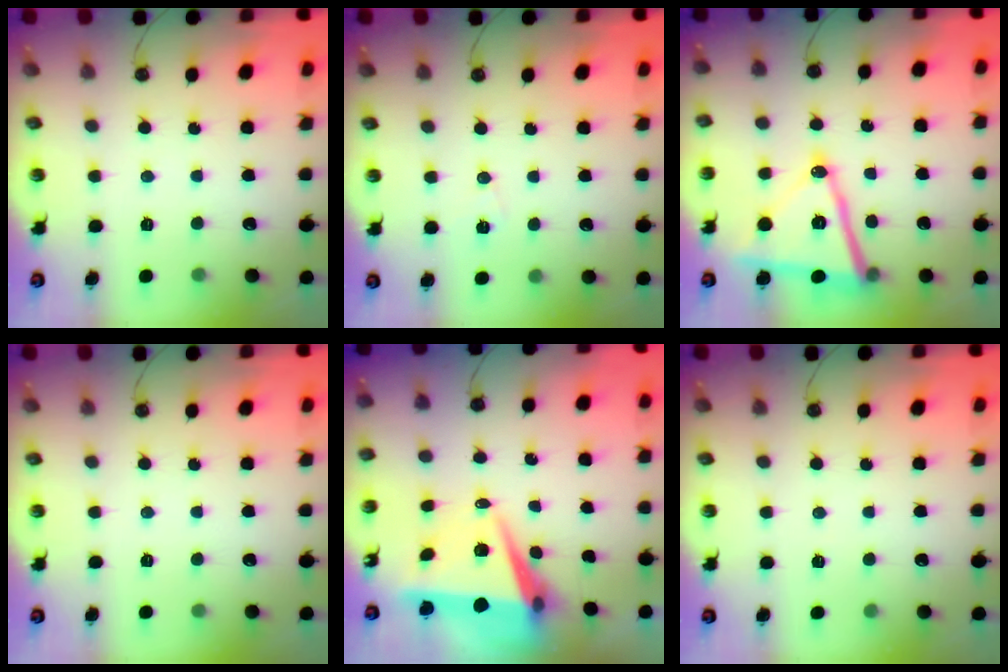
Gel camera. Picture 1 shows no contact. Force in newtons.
{"total": 6.3, "press": 4.6, "slide": 4.2}
{"total": 15.7, "press": 15.2, "slide": 3.9}
{"total": 0.0}
{"total": 8.1, "press": 6.9, "slide": 4.3}
{"total": 2.8, "press": 2.2, "slide": 1.6}